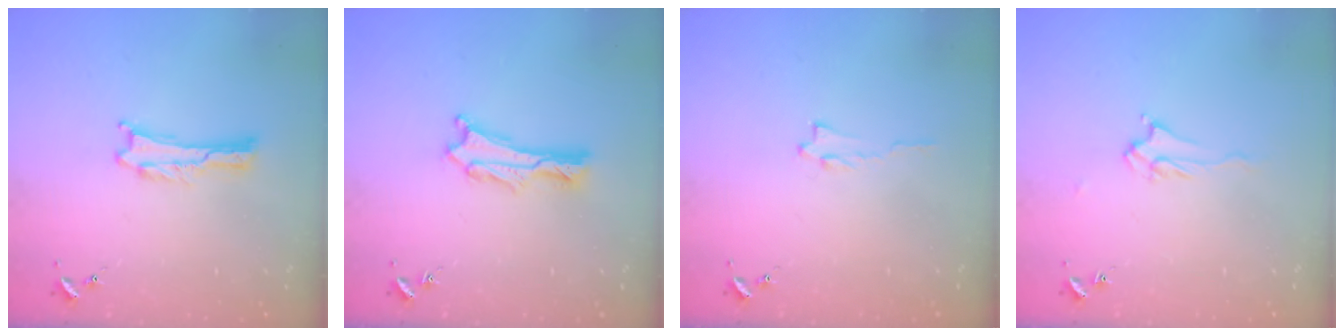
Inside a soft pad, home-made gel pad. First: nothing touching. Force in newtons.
{"total": 1.1, "press": 1.1, "slide": 0.2}
{"total": 0.6, "press": 0.6, "slide": 0.1}
{"total": 2.5, "press": 2.4, "slide": 0.4}